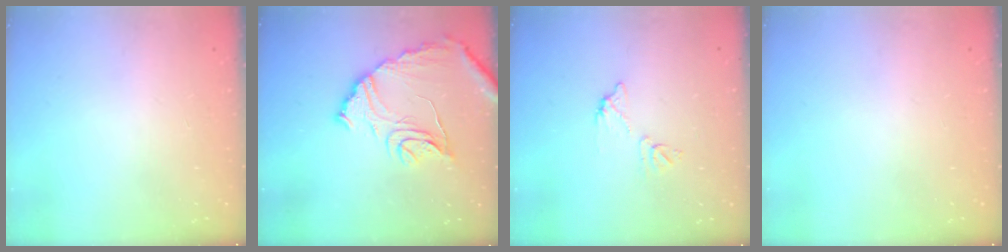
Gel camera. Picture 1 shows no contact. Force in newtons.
{"total": 13.6, "press": 13.5, "slide": 1.2}
{"total": 6.6, "press": 6.6, "slide": 0.4}
{"total": 0.0}